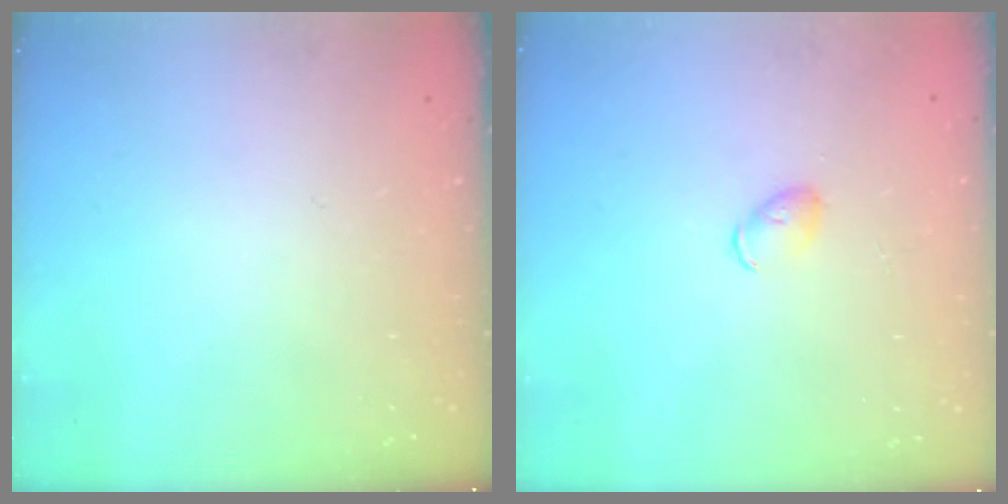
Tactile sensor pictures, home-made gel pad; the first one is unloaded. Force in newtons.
{"total": 4.3, "press": 4.2, "slide": 0.9}